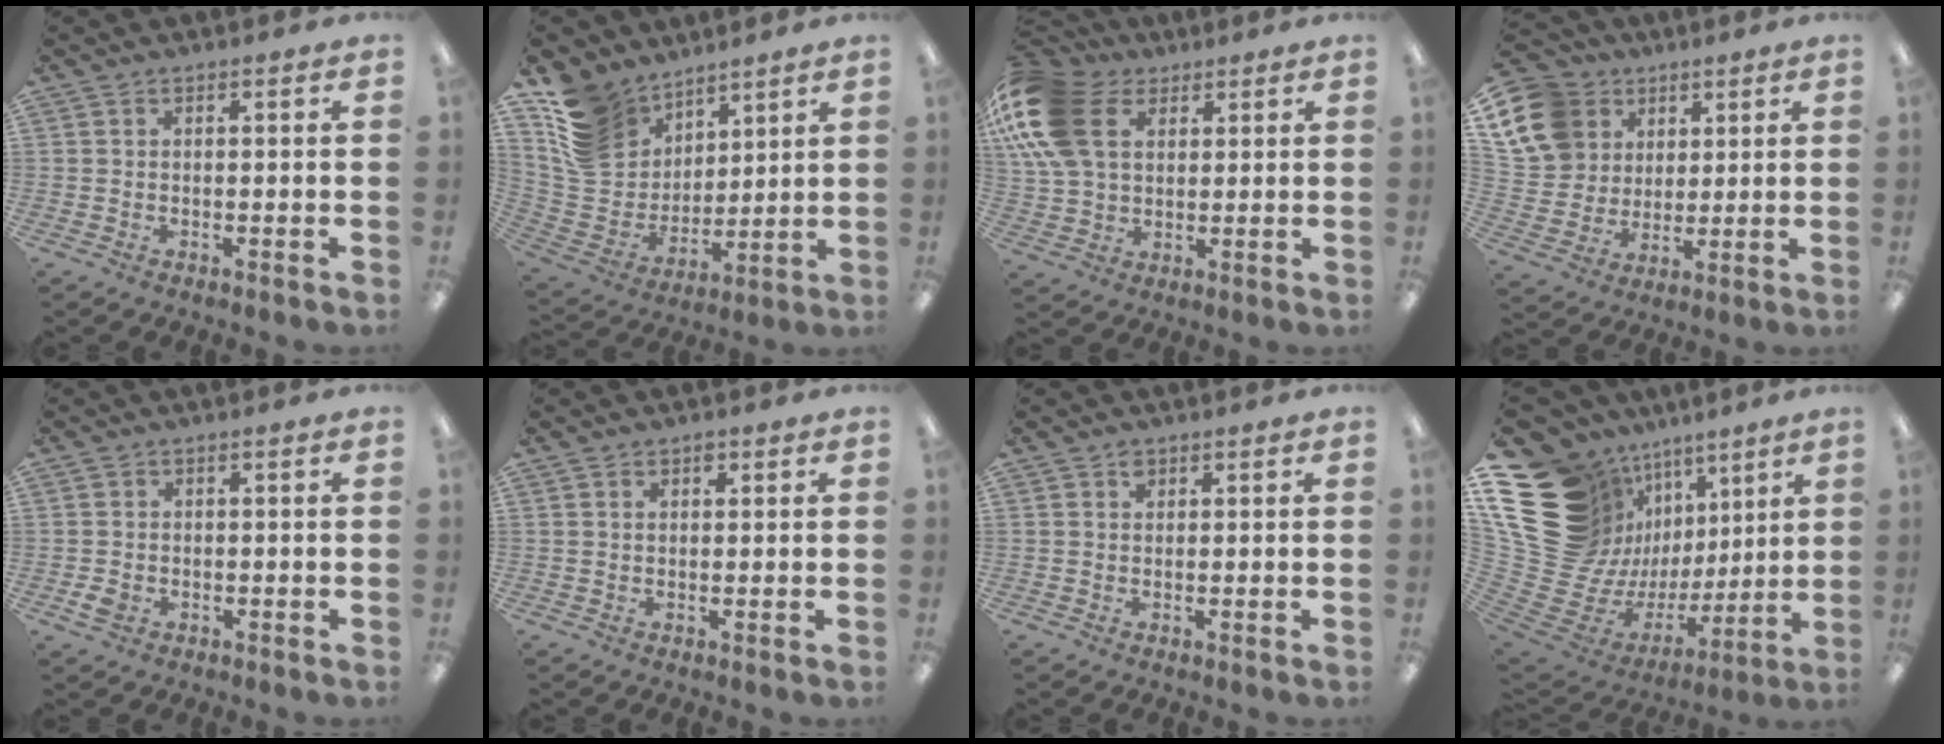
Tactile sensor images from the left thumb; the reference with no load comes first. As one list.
[{"total": 14.6, "force": [9.9, 9.9, 4.3], "torque": [-0.111, -0.059, 0.202]}, {"total": 18.9, "force": [6.4, 13.1, 12.0], "torque": [-0.275, -0.004, 0.118]}, {"total": 15.7, "force": [7.0, 12.8, 5.8], "torque": [-0.129, -0.018, 0.141]}, {"total": 2.6, "force": [-0.8, 2.1, 1.2], "torque": [-0.025, 0.001, -0.016]}, {"total": 1.7, "force": [0.8, 1.1, 0.9], "torque": [-0.004, -0.002, 0.011]}, {"total": 1.3, "force": [0.8, 0.9, 0.5], "torque": [-0.004, -0.003, 0.014]}, {"total": 22.5, "force": [9.1, 17.8, 10.4], "torque": [-0.193, -0.107, 0.230]}]